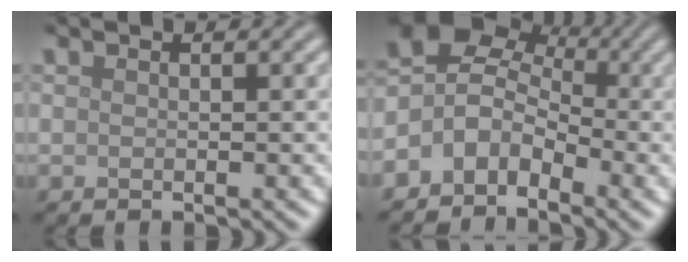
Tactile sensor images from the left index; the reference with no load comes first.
{"total": 5.0, "force": [-2.2, 3.7, 2.5], "torque": [-0.039, 0.006, -0.058]}